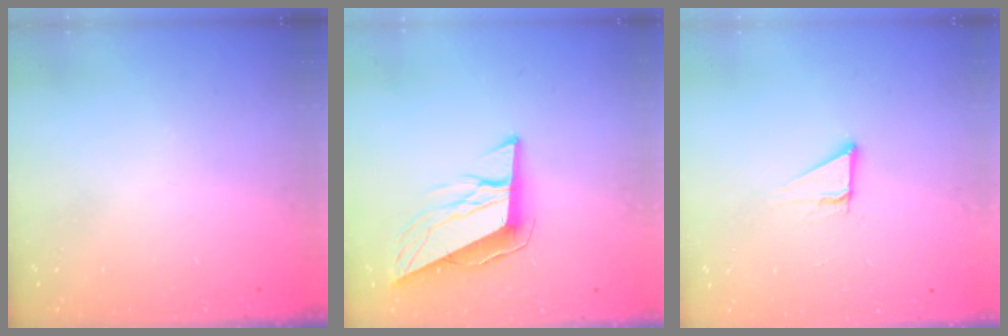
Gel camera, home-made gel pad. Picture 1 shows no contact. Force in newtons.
{"total": 10.5, "press": 10.2, "slide": 2.4}
{"total": 2.9, "press": 2.9, "slide": 0.1}